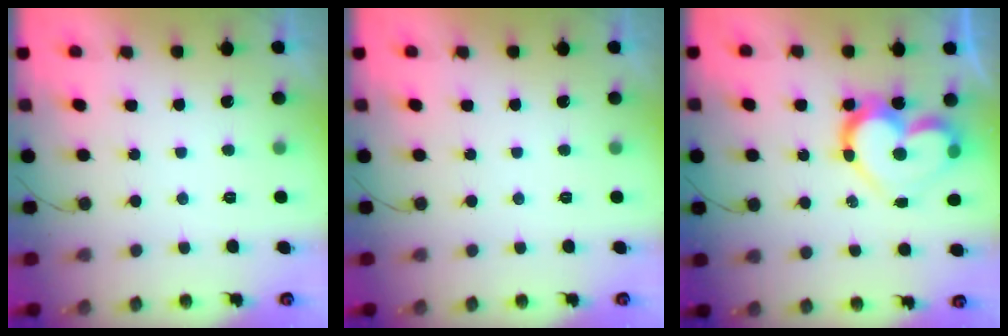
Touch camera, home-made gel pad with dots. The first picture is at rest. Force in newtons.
{"total": 0.0}
{"total": 16.0, "press": 15.9, "slide": 1.4}